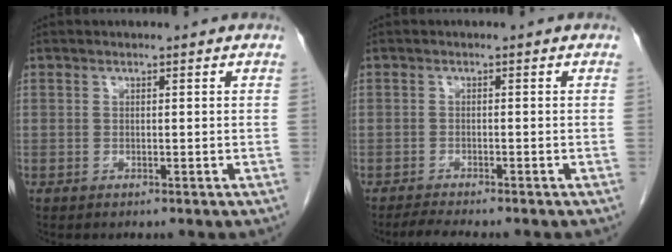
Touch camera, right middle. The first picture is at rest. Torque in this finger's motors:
{"motor_torque": [0.10, -0.07, 0.00, 0.00]}